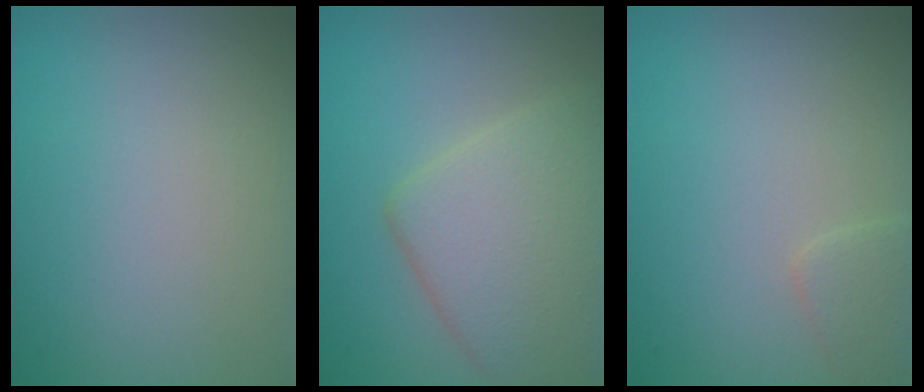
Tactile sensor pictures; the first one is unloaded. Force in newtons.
{"total": 6.6, "press": 6.6, "slide": 0.3}
{"total": 1.3, "press": 1.3, "slide": 0.0}